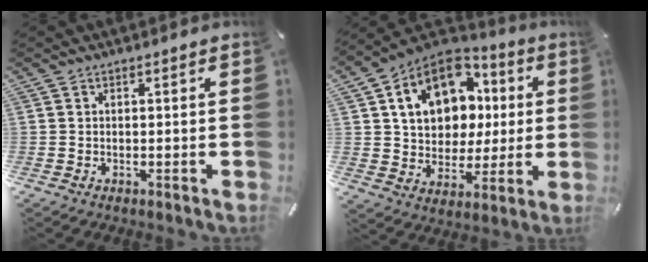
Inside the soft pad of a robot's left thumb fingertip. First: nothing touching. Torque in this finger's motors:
{"motor_torque": [0.79, 1.19, 2.20, -0.57, 0.20]}